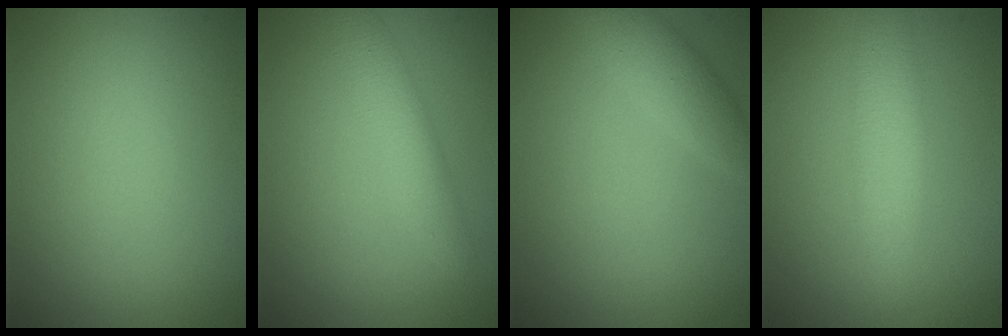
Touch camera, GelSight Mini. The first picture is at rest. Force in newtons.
{"total": 2.9, "press": 2.9, "slide": 0.0}
{"total": 2.7, "press": 2.7, "slide": 0.1}
{"total": 3.5, "press": 3.5, "slide": 0.0}